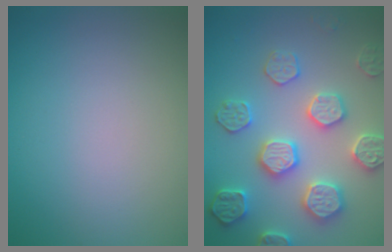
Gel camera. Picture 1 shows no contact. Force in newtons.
{"total": 5.4, "press": 5.3, "slide": 1.2}